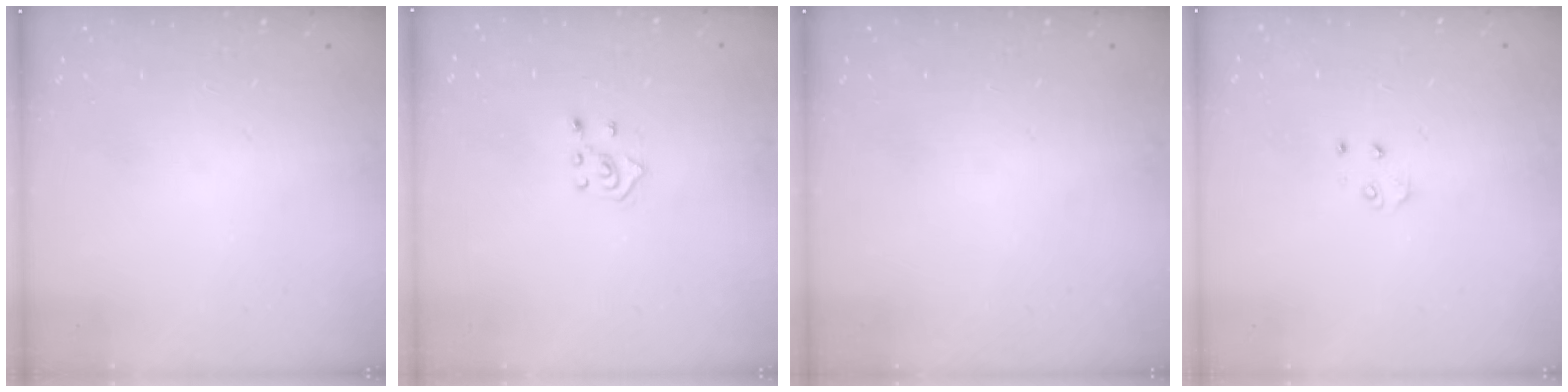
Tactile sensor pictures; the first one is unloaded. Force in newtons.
{"total": 3.9, "press": 3.8, "slide": 0.8}
{"total": 0.0}
{"total": 3.6, "press": 3.5, "slide": 0.4}